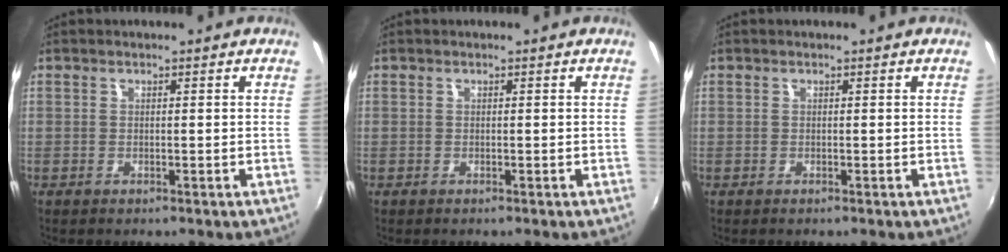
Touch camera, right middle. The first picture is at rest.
{"total": 0.0}
{"total": 0.0}